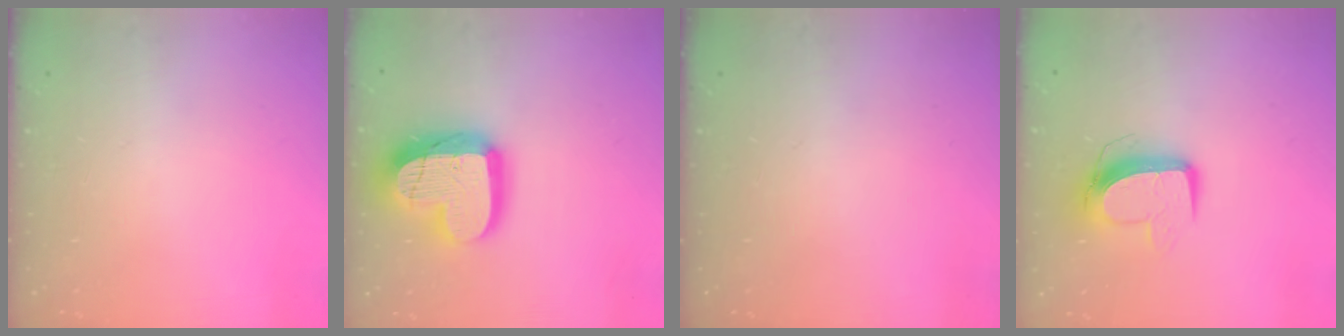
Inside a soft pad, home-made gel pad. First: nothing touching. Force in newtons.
{"total": 19.8, "press": 19.8, "slide": 1.5}
{"total": 0.0}
{"total": 10.2, "press": 10.2, "slide": 0.6}